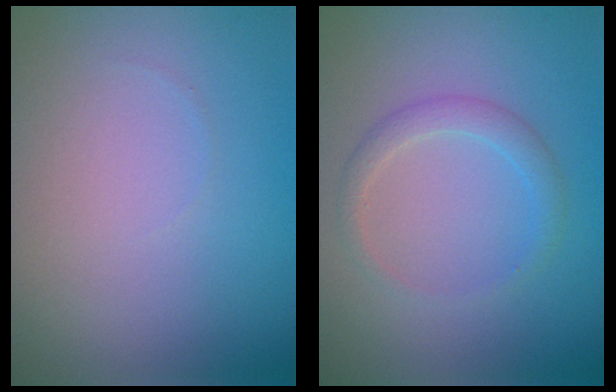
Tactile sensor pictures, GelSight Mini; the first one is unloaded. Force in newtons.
{"total": 1.8, "press": 1.8, "slide": 0.0}